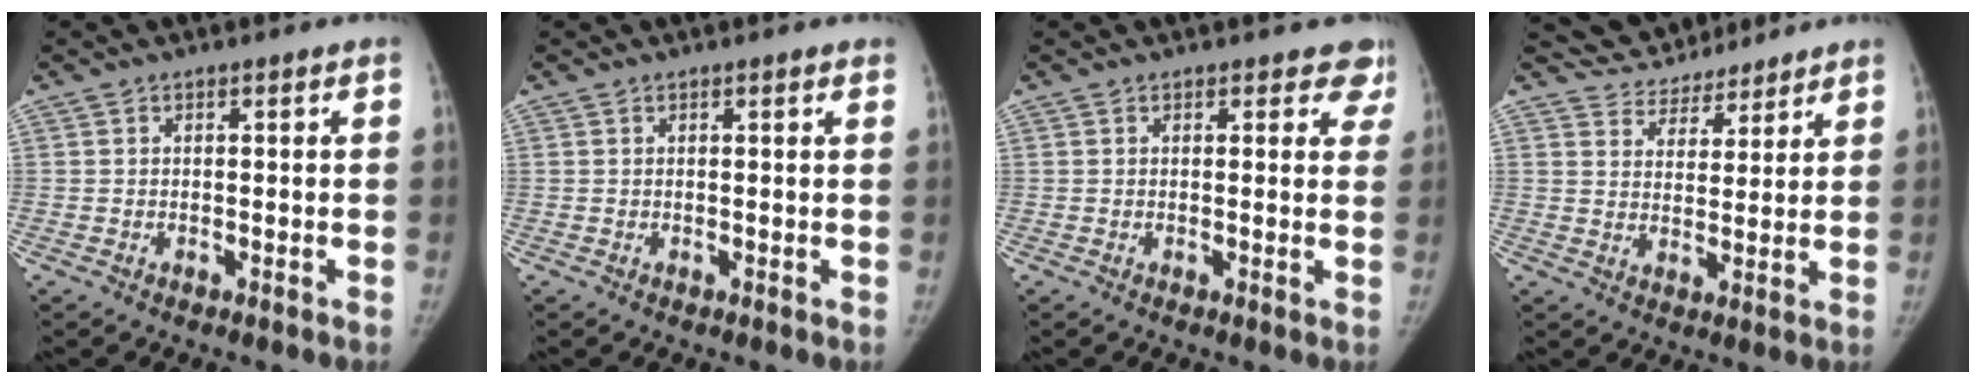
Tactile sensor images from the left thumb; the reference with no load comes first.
{"total": 0.7, "force": [0.5, 0.1, 0.5], "torque": [-0.004, 0.002, 0.005]}
{"total": 4.4, "force": [3.5, 2.4, 1.1], "torque": [0.031, -0.013, 0.018]}
{"total": 9.3, "force": [8.5, 3.8, 0.8], "torque": [0.011, -0.031, 0.139]}